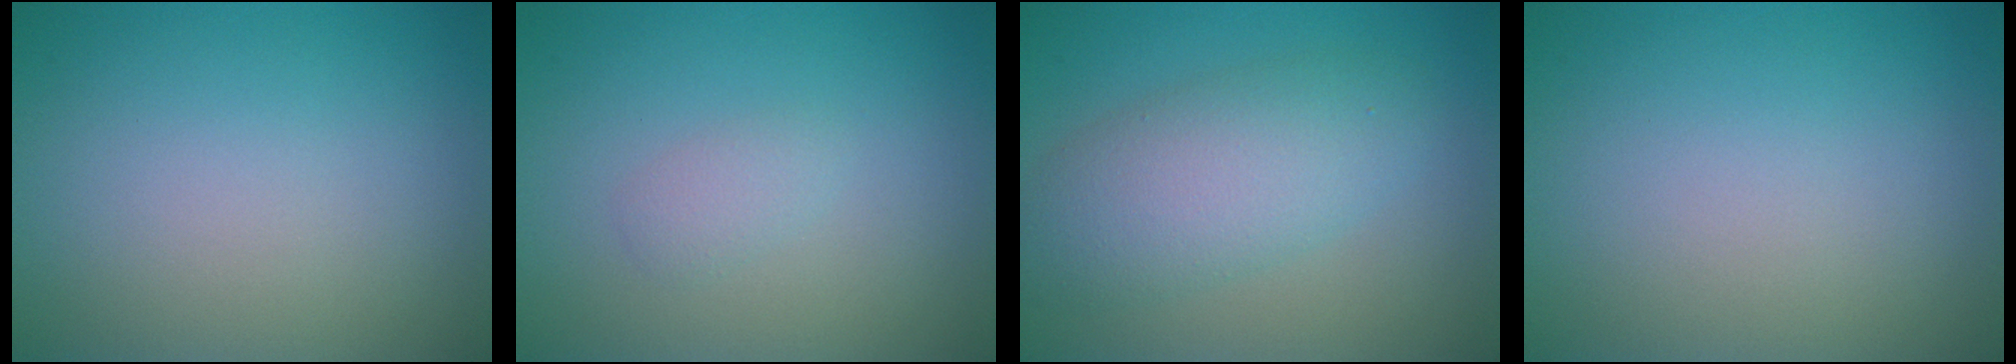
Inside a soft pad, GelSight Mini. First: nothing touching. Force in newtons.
{"total": 1.1, "press": 1.1, "slide": 0.1}
{"total": 5.4, "press": 5.4, "slide": 0.2}
{"total": 0.0}